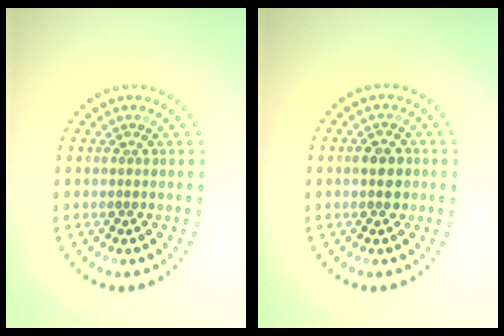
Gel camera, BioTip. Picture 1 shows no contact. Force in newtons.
{"total": 2.0, "press": 2.0, "slide": 0.2}